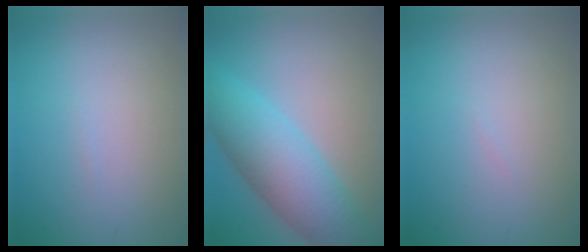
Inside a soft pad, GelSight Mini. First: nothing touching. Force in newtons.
{"total": 7.5, "press": 7.5, "slide": 0.1}
{"total": 0.0}